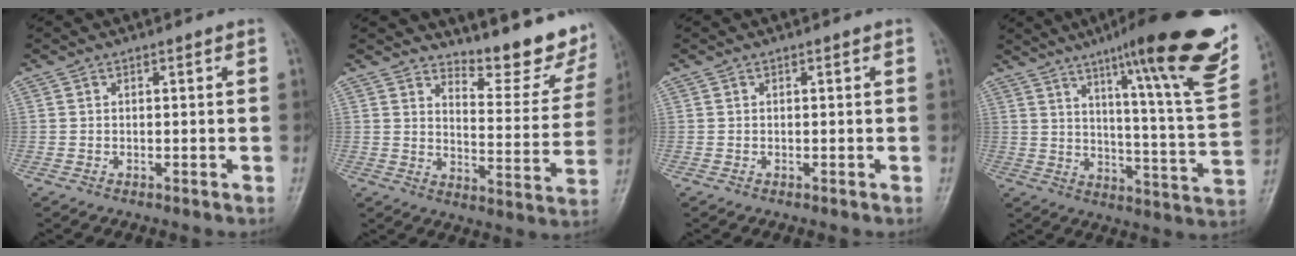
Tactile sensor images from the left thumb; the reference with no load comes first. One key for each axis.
{"total": 13.2, "fx": 11.8, "fy": 2.9, "fz": 5.0, "tx": -0.040, "ty": -0.117, "tz": 0.150}
{"total": 0.0}
{"total": 25.9, "fx": 15.9, "fy": 3.4, "fz": 20.2, "tx": -0.266, "ty": -0.061, "tz": 0.224}